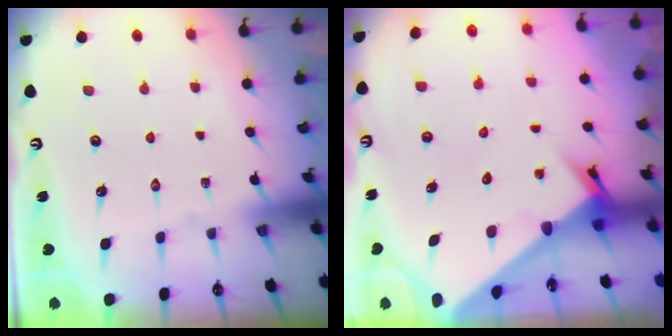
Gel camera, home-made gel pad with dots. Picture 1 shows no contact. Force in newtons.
{"total": 3.4, "press": 3.4, "slide": 0.3}